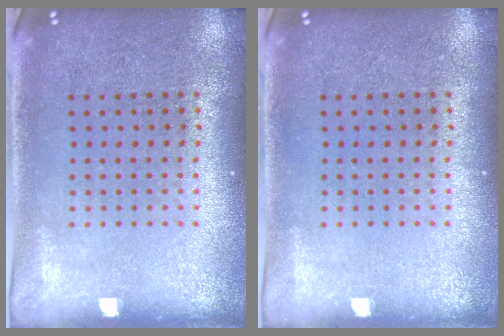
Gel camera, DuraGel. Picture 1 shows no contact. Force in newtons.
{"total": 0.0}